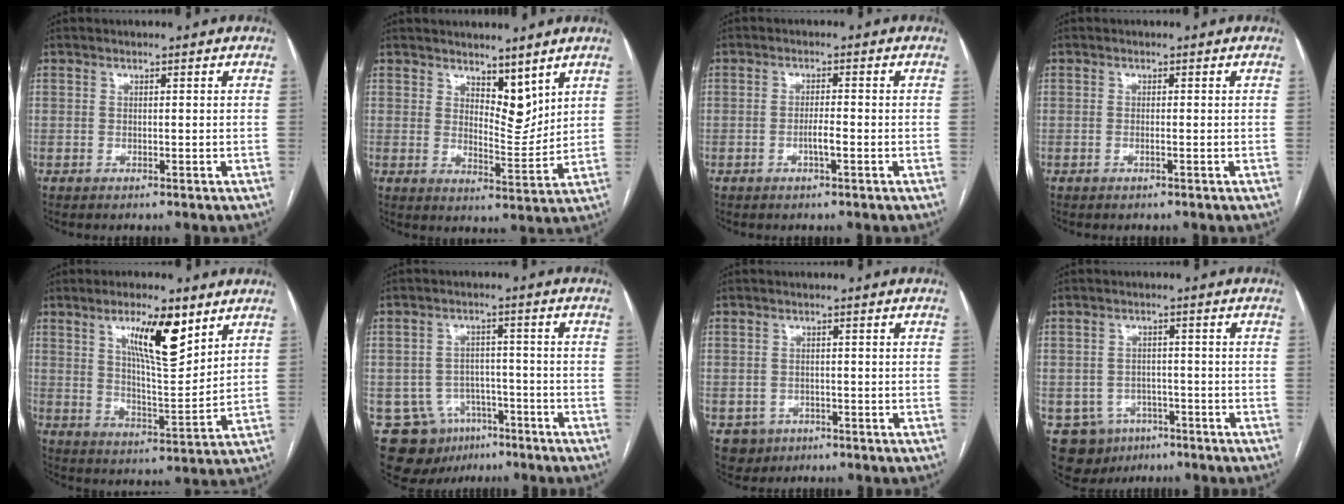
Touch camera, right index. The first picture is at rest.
{"total": 5.8, "force": [4.3, 2.5, 3.1], "torque": [-0.046, -0.008, 0.078]}
{"total": 2.3, "force": [-0.9, 0.3, 2.1], "torque": [-0.036, 0.002, -0.014]}
{"total": 0.7, "force": [-0.3, 0.0, 0.6], "torque": [-0.014, 0.000, -0.003]}
{"total": 11.1, "force": [6.1, 2.4, 9.0], "torque": [-0.154, -0.003, 0.105]}
{"total": 10.6, "force": [-5.8, 8.2, 3.2], "torque": [-0.054, 0.018, -0.079]}
{"total": 3.7, "force": [-1.7, 3.3, 0.3], "torque": [-0.001, 0.008, -0.021]}
{"total": 8.5, "force": [-4.2, 7.1, 1.8], "torque": [-0.041, 0.010, -0.050]}